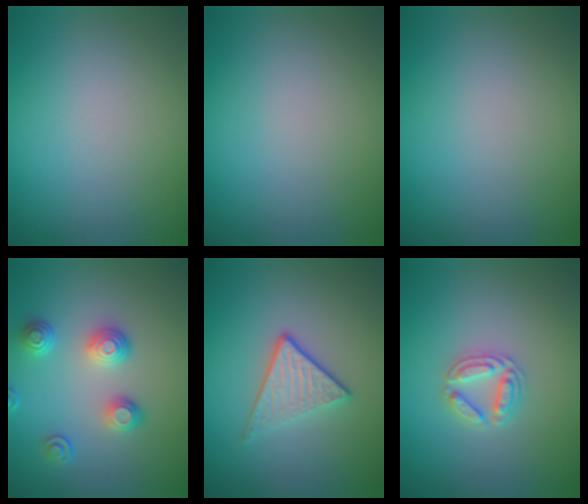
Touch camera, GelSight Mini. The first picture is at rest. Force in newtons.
{"total": 0.0}
{"total": 0.0}
{"total": 3.4, "press": 2.8, "slide": 1.9}
{"total": 3.2, "press": 2.5, "slide": 2.1}
{"total": 2.8, "press": 2.7, "slide": 0.5}